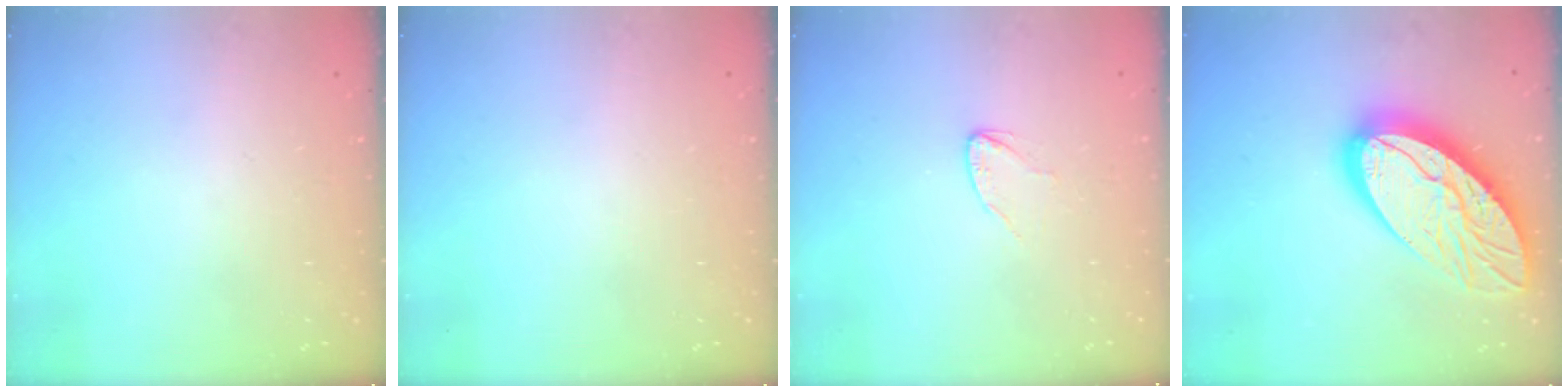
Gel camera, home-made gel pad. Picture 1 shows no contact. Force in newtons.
{"total": 0.0}
{"total": 2.9, "press": 2.9, "slide": 0.2}
{"total": 22.3, "press": 22.2, "slide": 2.0}